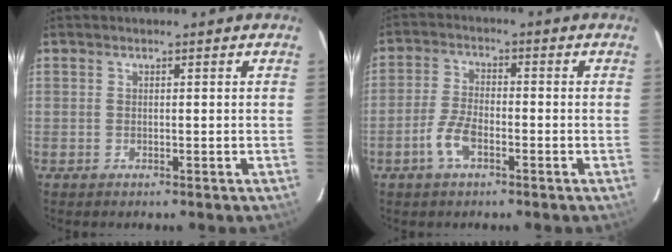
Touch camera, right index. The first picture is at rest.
{"total": 5.3, "force": [-2.8, 2.1, 4.0], "torque": [-0.090, 0.004, -0.054]}